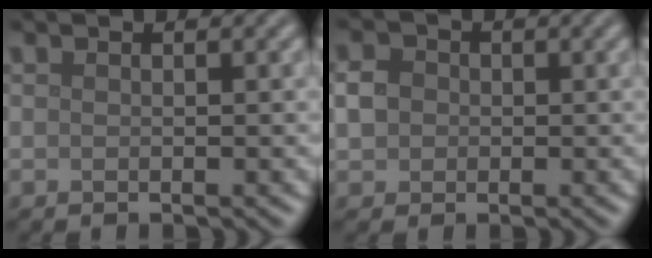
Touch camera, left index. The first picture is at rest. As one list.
[{"total": 2.1, "force": [0.0, 1.9, 0.9], "torque": [-0.012, 0.002, -0.003]}]